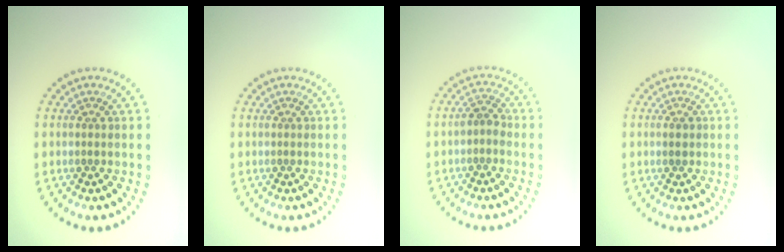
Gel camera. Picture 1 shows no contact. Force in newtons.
{"total": 0.0}
{"total": 1.3, "press": 1.1, "slide": 0.7}
{"total": 1.1, "press": 1.1, "slide": 0.1}